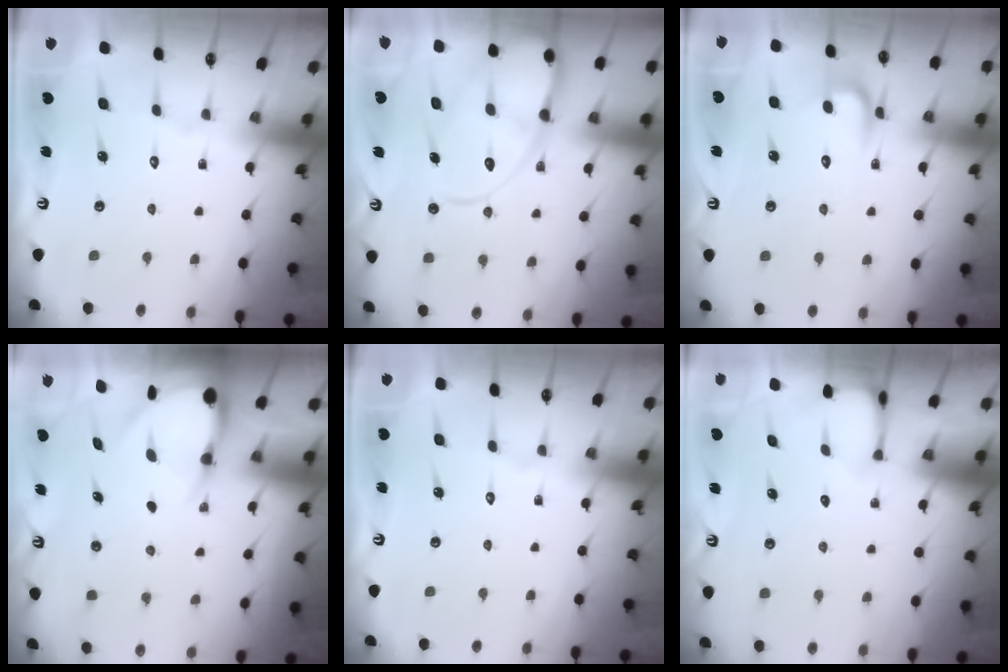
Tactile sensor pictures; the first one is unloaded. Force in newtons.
{"total": 14.8, "press": 14.7, "slide": 1.5}
{"total": 4.1, "press": 4.1, "slide": 0.5}
{"total": 5.2, "press": 5.1, "slide": 0.7}
{"total": 0.0}
{"total": 2.0, "press": 2.0, "slide": 0.2}